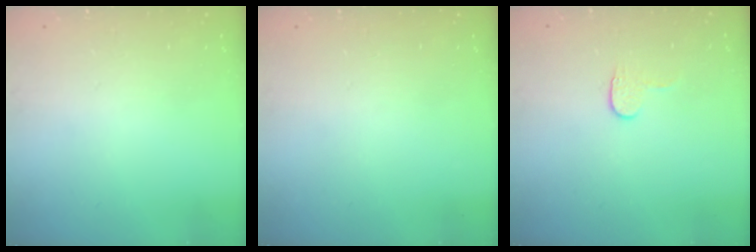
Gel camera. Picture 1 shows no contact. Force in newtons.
{"total": 0.0}
{"total": 3.4, "press": 3.4, "slide": 0.4}